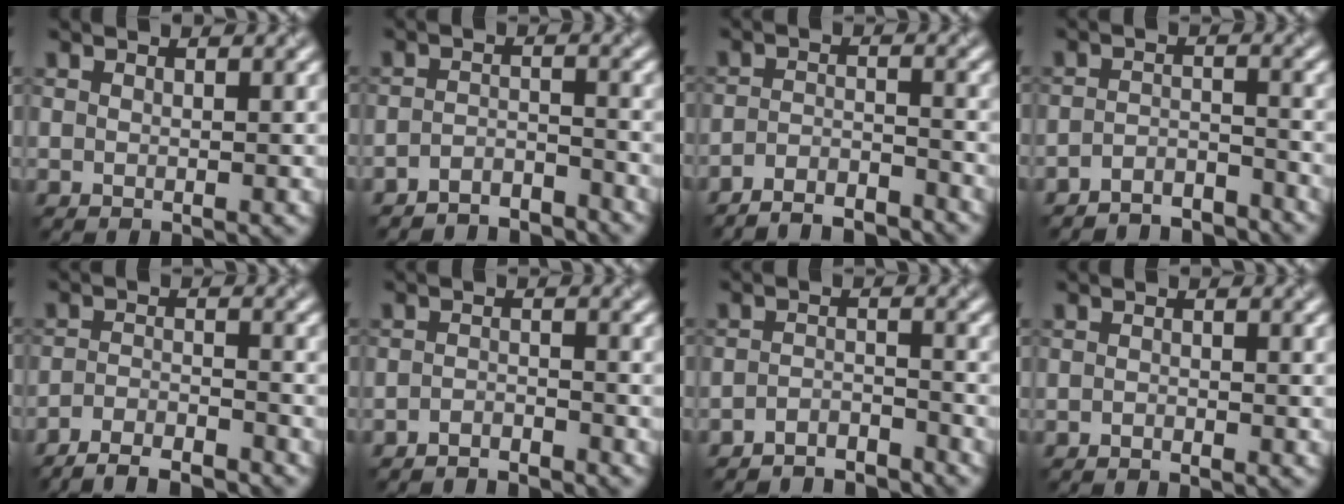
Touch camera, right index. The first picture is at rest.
{"total": 3.7, "force": [-3.7, 0.2, 0.1], "torque": [-0.014, -0.003, -0.065]}
{"total": 4.2, "force": [-4.2, 0.4, 0.6], "torque": [-0.017, 0.002, -0.070]}
{"total": 4.1, "force": [-4.1, 0.4, 0.2], "torque": [-0.015, -0.003, -0.072]}
{"total": 4.6, "force": [-4.3, 0.6, 1.3], "torque": [-0.032, 0.001, -0.076]}
{"total": 2.0, "force": [-2.0, 0.0, -0.2], "torque": [0.000, 0.002, -0.035]}
{"total": 3.3, "force": [-3.3, 0.2, 0.0], "torque": [-0.011, -0.002, -0.058]}
{"total": 0.8, "force": [-0.7, -0.2, -0.3], "torque": [-0.008, 0.003, -0.011]}